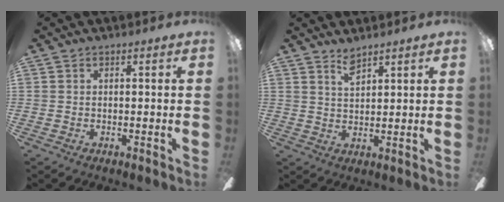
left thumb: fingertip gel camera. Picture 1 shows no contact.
{"total": 4.0, "force": [3.5, 1.0, 1.7], "torque": [-0.033, -0.014, 0.062]}